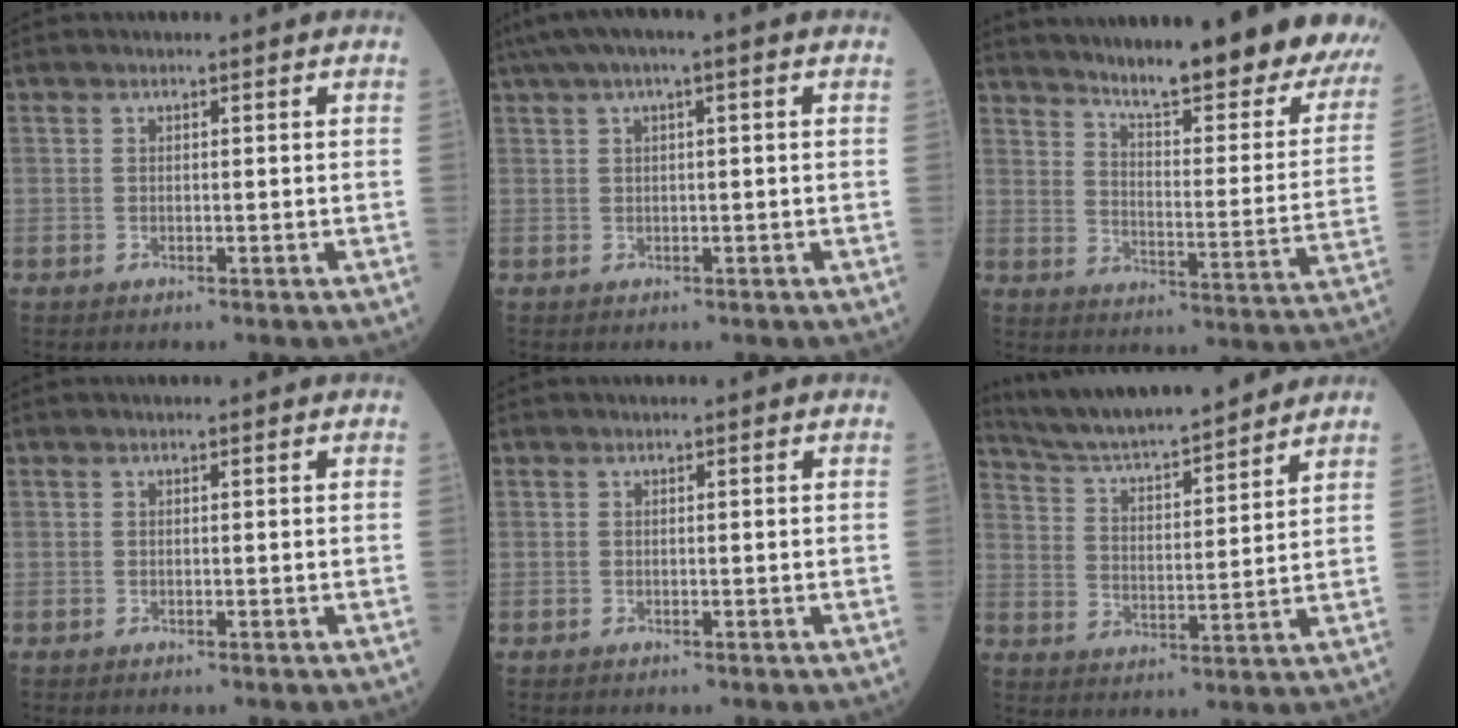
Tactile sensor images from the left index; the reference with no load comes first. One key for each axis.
{"total": 5.7, "fx": 3.0, "fy": 0.8, "fz": 4.8, "tx": -0.090, "ty": 0.038, "tz": 0.050}
{"total": 25.8, "fx": 22.9, "fy": 2.5, "fz": 11.7, "tx": -0.164, "ty": -0.092, "tz": 0.284}
{"total": 0.0}
{"total": 0.0}
{"total": 16.5, "fx": 15.0, "fy": 1.4, "fz": 6.7, "tx": -0.120, "ty": 0.011, "tz": 0.244}